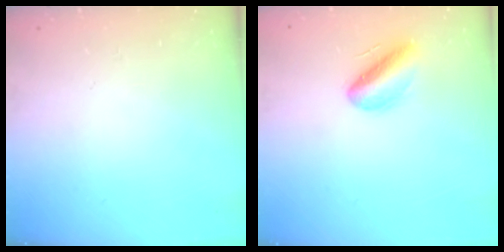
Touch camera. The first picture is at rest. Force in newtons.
{"total": 8.1, "press": 7.8, "slide": 2.4}